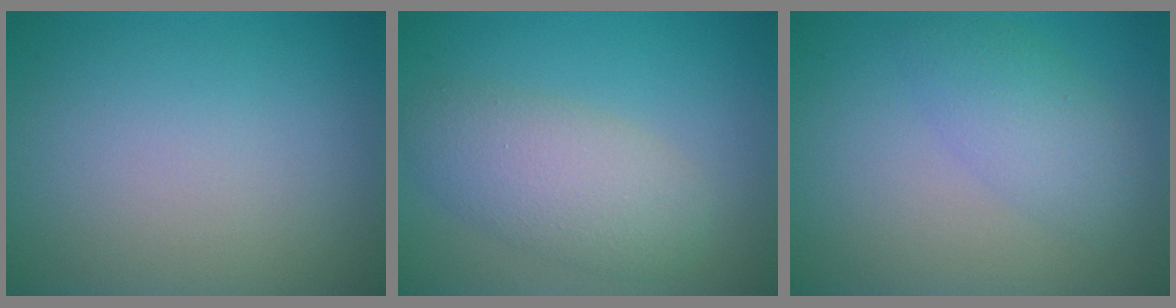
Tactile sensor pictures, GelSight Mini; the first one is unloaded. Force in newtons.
{"total": 4.8, "press": 4.8, "slide": 0.2}
{"total": 1.9, "press": 1.9, "slide": 0.2}